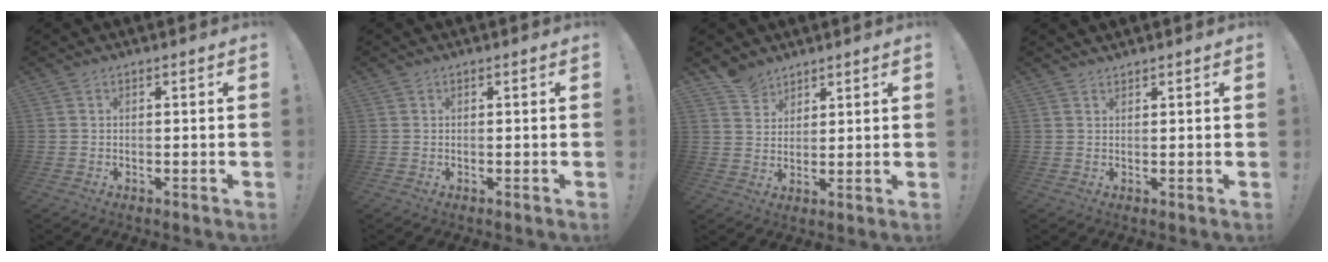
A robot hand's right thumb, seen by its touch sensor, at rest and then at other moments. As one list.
[{"total": 0.0}, {"total": 5.8, "force": [4.8, 3.2, 0.4], "torque": [-0.003, -0.033, 0.092]}, {"total": 1.0, "force": [1.0, 0.1, -0.2], "torque": [0.005, -0.003, 0.019]}]